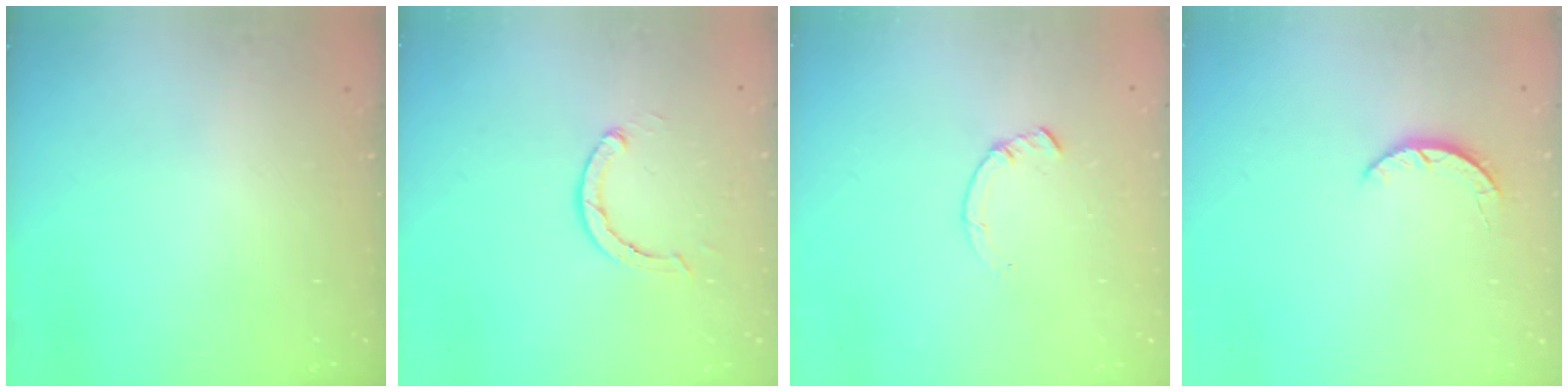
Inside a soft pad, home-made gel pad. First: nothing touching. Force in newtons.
{"total": 2.9, "press": 2.9, "slide": 0.5}
{"total": 1.4, "press": 1.4, "slide": 0.2}
{"total": 2.2, "press": 2.2, "slide": 0.4}